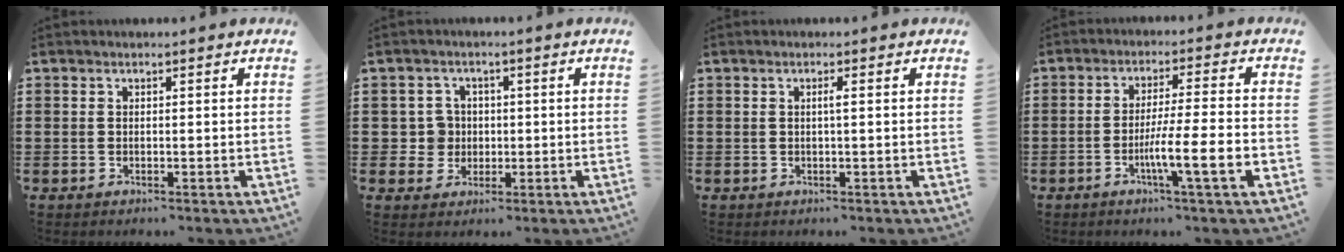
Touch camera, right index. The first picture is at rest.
{"total": 3.9, "force": [-0.2, 3.7, 0.9], "torque": [-0.037, 0.011, -0.007]}
{"total": 0.9, "force": [0.0, -0.1, 0.9], "torque": [-0.017, -0.003, 0.000]}
{"total": 8.0, "force": [-2.9, 0.1, 7.4], "torque": [-0.128, -0.010, -0.052]}